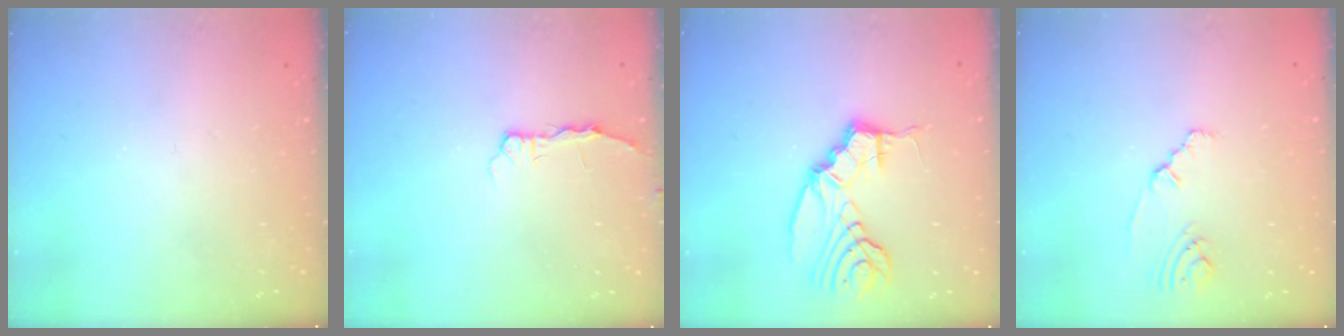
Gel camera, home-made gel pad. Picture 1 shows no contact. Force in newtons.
{"total": 2.6, "press": 2.6, "slide": 0.3}
{"total": 10.0, "press": 9.9, "slide": 1.3}
{"total": 2.1, "press": 2.1, "slide": 0.4}